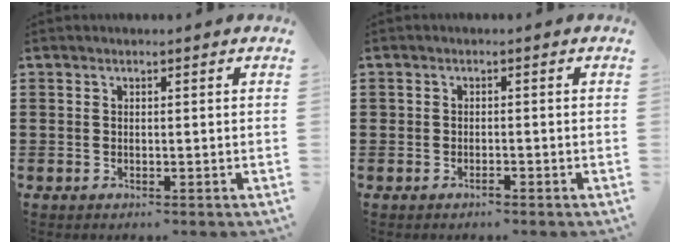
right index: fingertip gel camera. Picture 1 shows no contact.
{"total": 0.9, "force": [-0.8, 0.4, 0.3], "torque": [-0.008, -0.001, -0.016]}